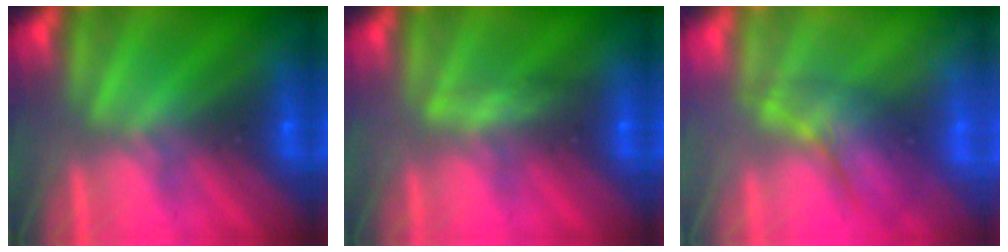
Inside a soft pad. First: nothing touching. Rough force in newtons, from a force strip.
{"total": 3.3}
{"total": 2.4}